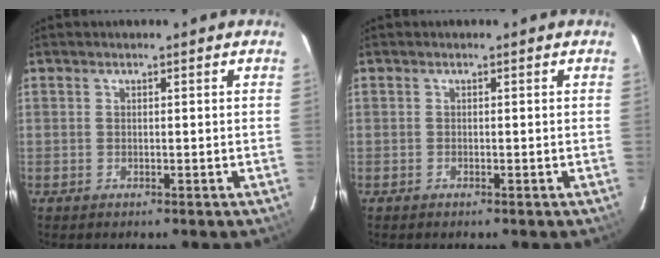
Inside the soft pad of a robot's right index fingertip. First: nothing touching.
{"total": 0.0}